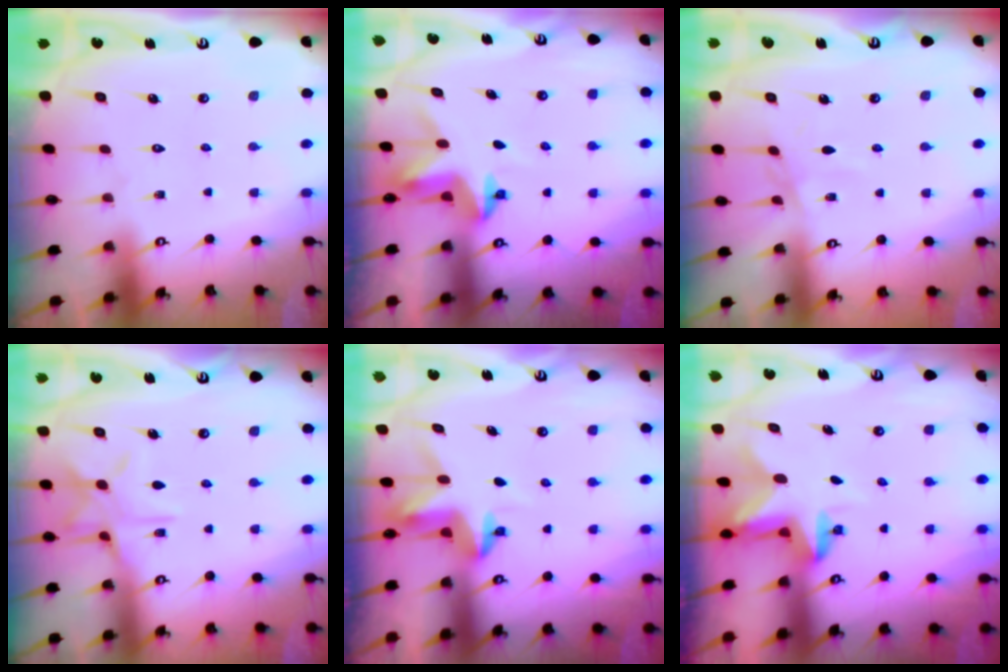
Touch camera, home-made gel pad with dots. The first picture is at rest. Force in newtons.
{"total": 3.4, "press": 3.4, "slide": 0.2}
{"total": 2.9, "press": 2.8, "slide": 0.5}
{"total": 10.2, "press": 10.2, "slide": 0.9}
{"total": 4.0, "press": 4.0, "slide": 0.3}
{"total": 2.7, "press": 2.7, "slide": 0.5}